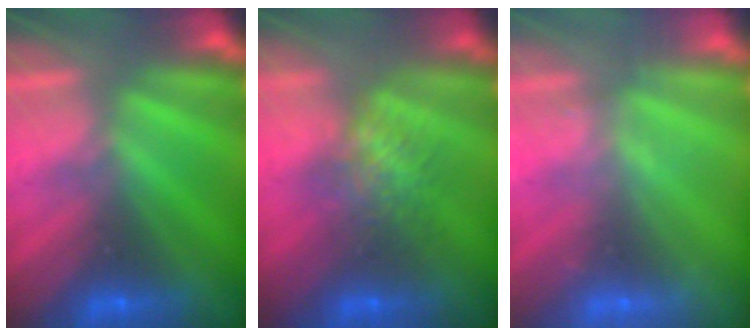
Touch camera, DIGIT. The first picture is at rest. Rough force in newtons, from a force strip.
{"total": 4.7}
{"total": 2.2}